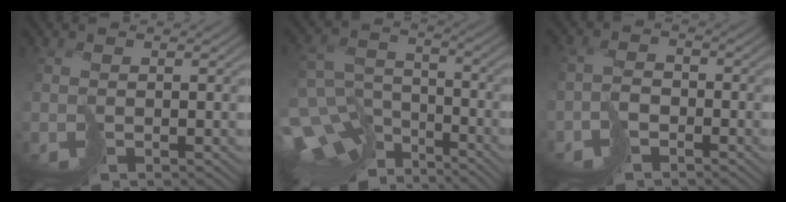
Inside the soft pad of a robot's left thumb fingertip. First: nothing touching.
{"total": 12.7, "force": [-8.8, 7.2, 5.6], "torque": [-0.149, -0.020, -0.123]}
{"total": 3.0, "force": [-2.4, 1.4, 1.2], "torque": [-0.014, 0.009, -0.050]}